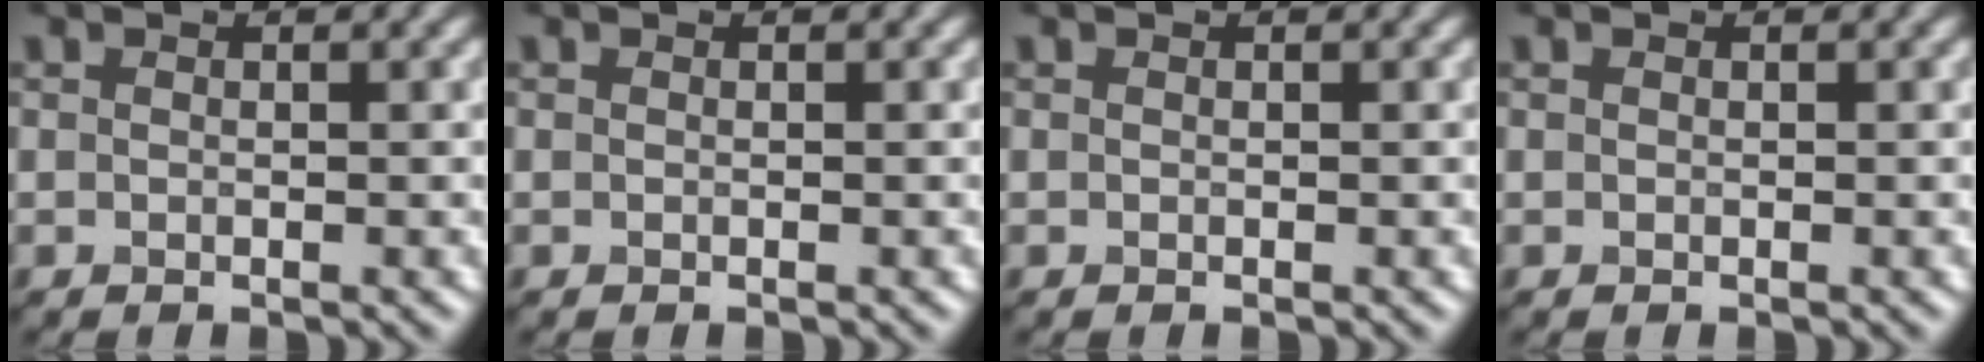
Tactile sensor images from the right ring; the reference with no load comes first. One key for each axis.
{"total": 0.0}
{"total": 0.0}
{"total": 0.0}